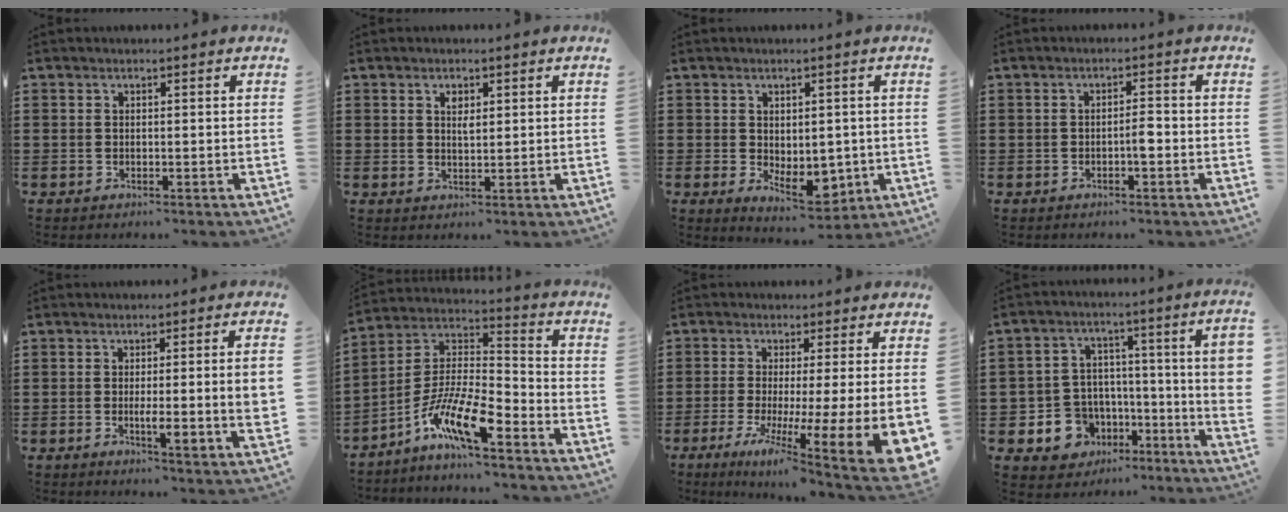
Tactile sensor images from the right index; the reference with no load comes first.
{"total": 1.8, "force": [0.8, 0.8, 1.3], "torque": [-0.021, 0.001, 0.012]}
{"total": 5.2, "force": [-0.4, 3.7, 3.7], "torque": [-0.042, 0.003, -0.005]}
{"total": 2.3, "force": [-0.7, 0.5, 2.1], "torque": [-0.040, 0.003, -0.014]}
{"total": 5.6, "force": [-0.3, 0.4, 5.6], "torque": [-0.097, -0.005, -0.006]}
{"total": 10.8, "force": [-7.4, 2.2, 7.5], "torque": [-0.167, -0.005, -0.147]}
{"total": 6.6, "force": [-1.6, 0.3, 6.4], "torque": [-0.104, -0.050, -0.033]}
{"total": 8.1, "force": [-2.7, 6.1, 4.5], "torque": [-0.107, 0.013, -0.050]}